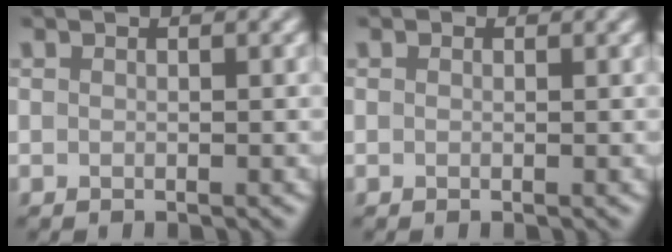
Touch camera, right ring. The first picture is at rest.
{"total": 0.0}